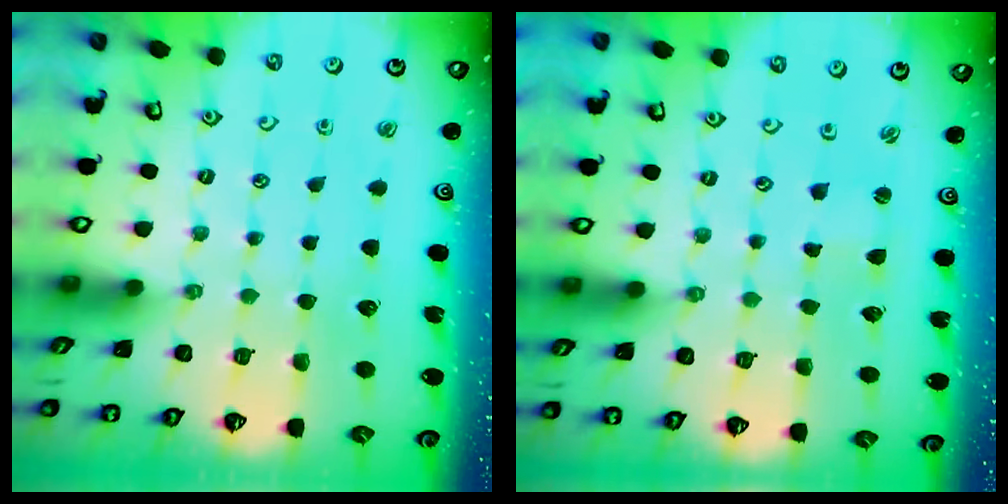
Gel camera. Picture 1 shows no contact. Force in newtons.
{"total": 1.1, "press": 1.1, "slide": 0.2}